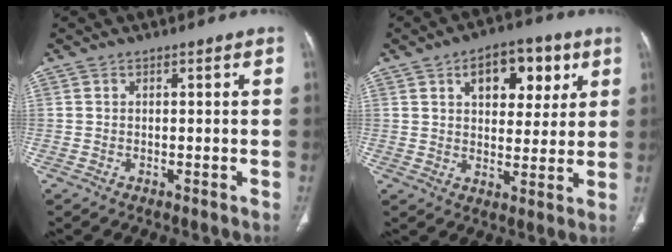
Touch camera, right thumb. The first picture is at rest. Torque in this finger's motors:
{"motor_torque": [0.30, 2.56, 1.11, 0.29, 0.07]}